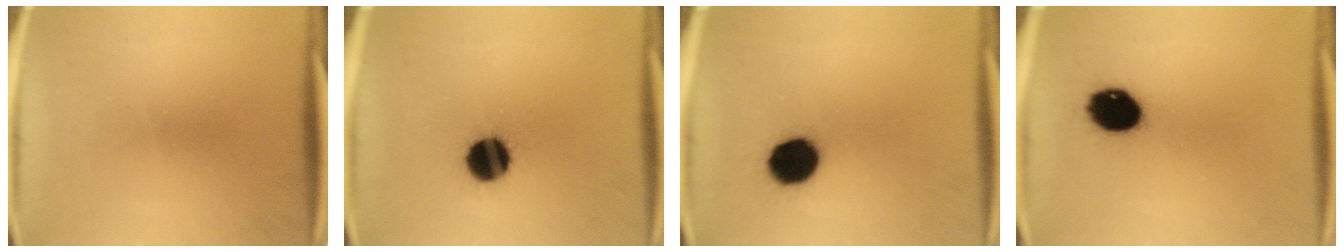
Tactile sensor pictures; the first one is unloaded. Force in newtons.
{"total": 10.9}
{"total": 11.0}
{"total": 11.3}